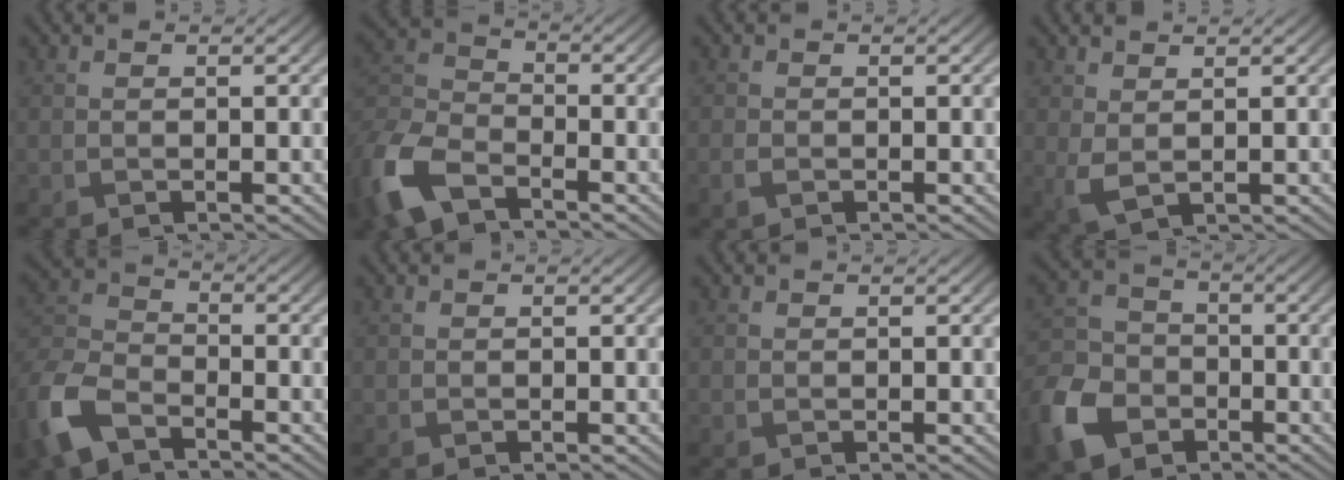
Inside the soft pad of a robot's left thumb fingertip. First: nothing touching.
{"total": 10.2, "force": [-6.1, 5.3, 6.2], "torque": [-0.167, -0.022, -0.137]}
{"total": 1.6, "force": [-0.7, 1.0, 0.9], "torque": [-0.027, -0.003, -0.015]}
{"total": 2.6, "force": [0.9, 1.3, 2.0], "torque": [-0.055, -0.003, 0.022]}
{"total": 9.1, "force": [-5.6, 4.9, 5.2], "torque": [-0.135, -0.013, -0.130]}
{"total": 0.0}
{"total": 0.0}
{"total": 9.9, "force": [-5.1, 7.1, 4.7], "torque": [-0.134, -0.019, -0.118]}